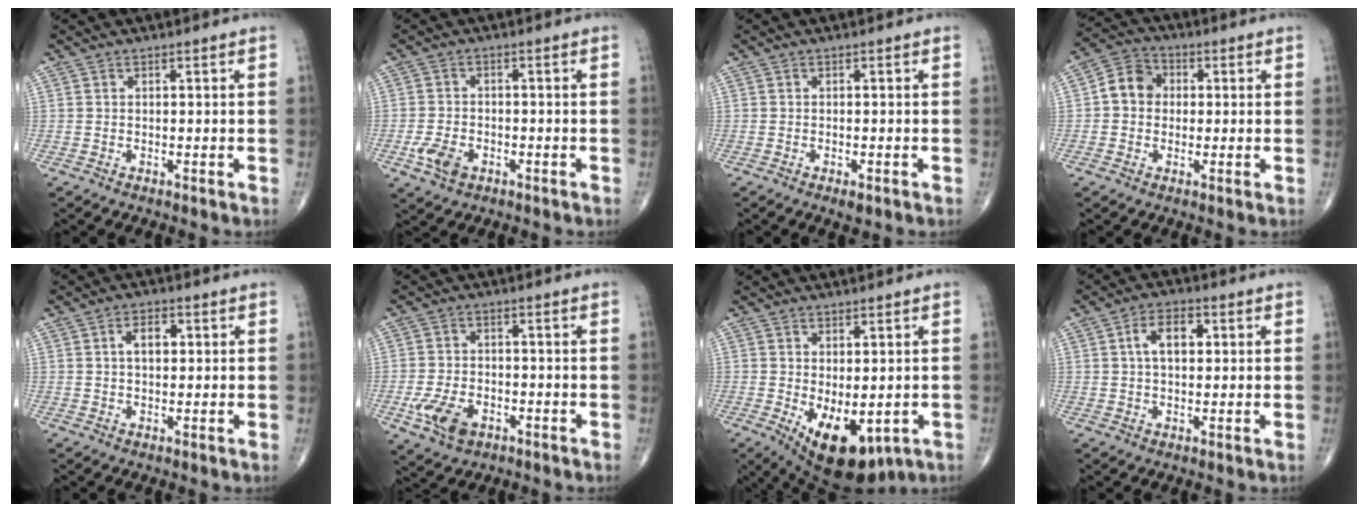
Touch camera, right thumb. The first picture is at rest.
{"total": 5.1, "force": [-2.1, 3.4, 3.1], "torque": [-0.061, 0.006, -0.038]}
{"total": 1.8, "force": [-0.9, 0.7, 1.4], "torque": [-0.023, -0.001, -0.012]}
{"total": 6.8, "force": [0.3, 5.9, 3.5], "torque": [-0.044, 0.020, -0.009]}
{"total": 4.5, "force": [0.9, 2.7, 3.5], "torque": [-0.052, 0.007, 0.012]}
{"total": 7.9, "force": [-3.2, 5.1, 5.2], "torque": [-0.095, 0.009, -0.052]}
{"total": 12.3, "force": [-3.5, 6.3, 10.0], "torque": [-0.142, -0.013, -0.030]}
{"total": 6.6, "force": [1.4, 3.9, 5.1], "torque": [-0.080, 0.012, 0.019]}